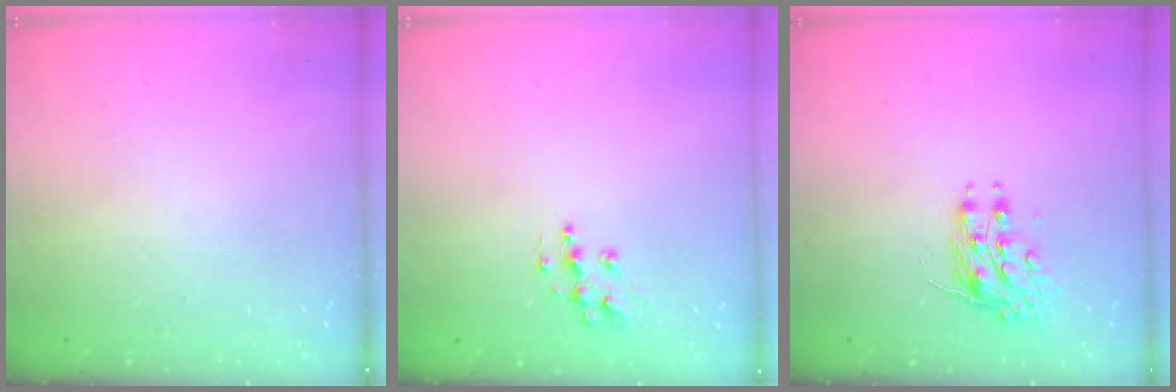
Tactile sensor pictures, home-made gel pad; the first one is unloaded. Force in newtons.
{"total": 8.6, "press": 8.6, "slide": 0.3}
{"total": 8.0, "press": 8.0, "slide": 0.4}